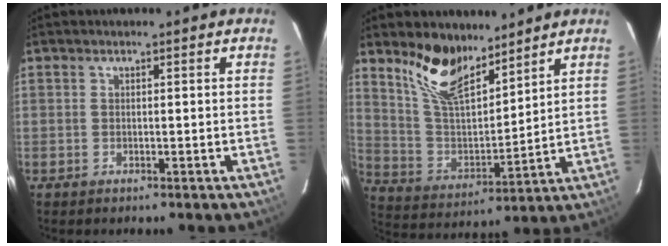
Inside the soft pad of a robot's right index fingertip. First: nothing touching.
{"total": 13.3, "force": [9.9, 5.1, 7.2], "torque": [-0.145, 0.001, 0.197]}